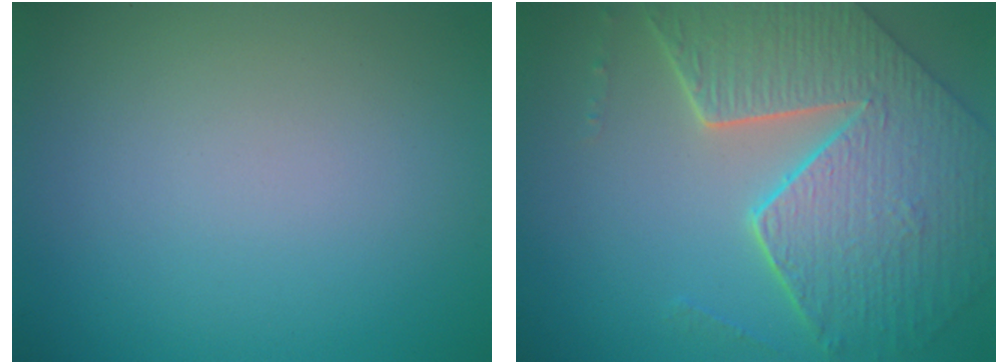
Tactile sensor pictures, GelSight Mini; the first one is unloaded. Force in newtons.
{"total": 8.7, "press": 6.3, "slide": 6.1}